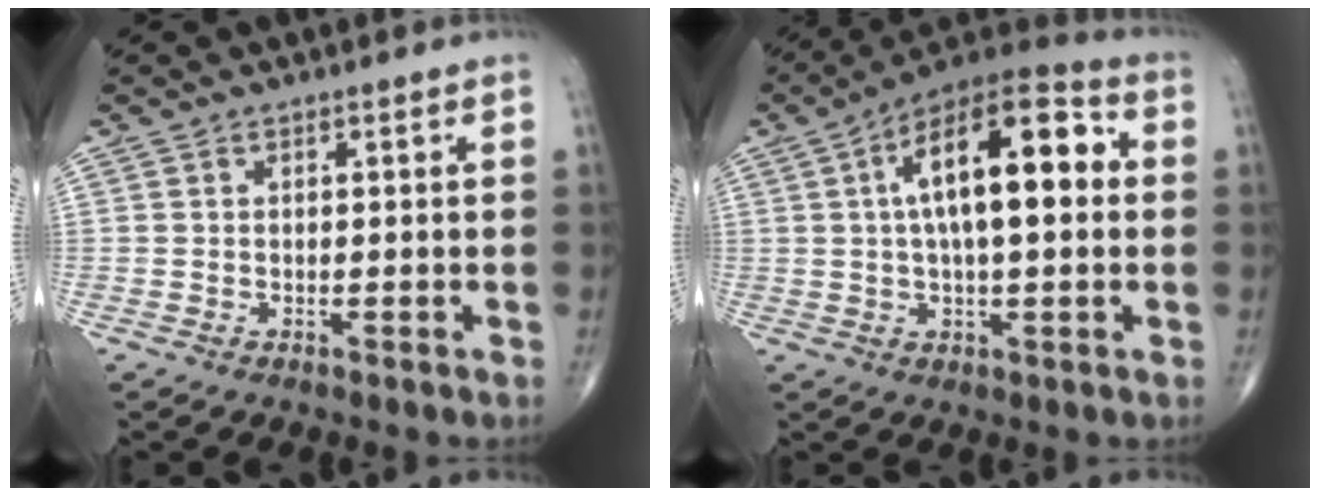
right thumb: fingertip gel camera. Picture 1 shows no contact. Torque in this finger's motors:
{"motor_torque": [0.82, 4.19, 1.70, 0.33, 0.34]}